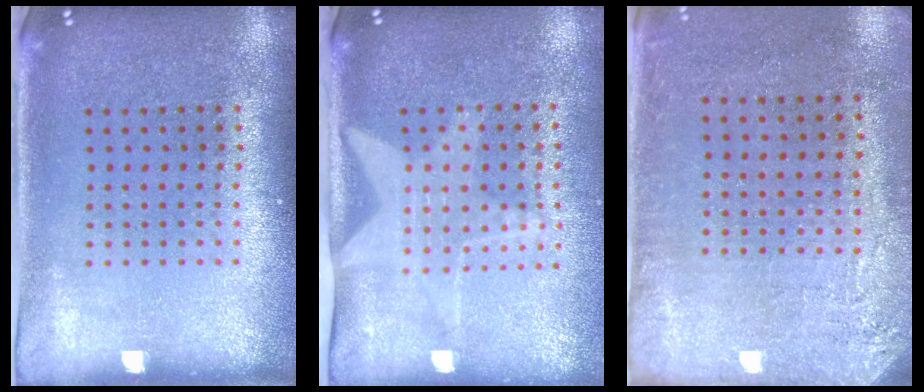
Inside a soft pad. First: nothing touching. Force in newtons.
{"total": 2.1, "press": 1.6, "slide": 1.3}
{"total": 2.7, "press": 2.3, "slide": 1.4}